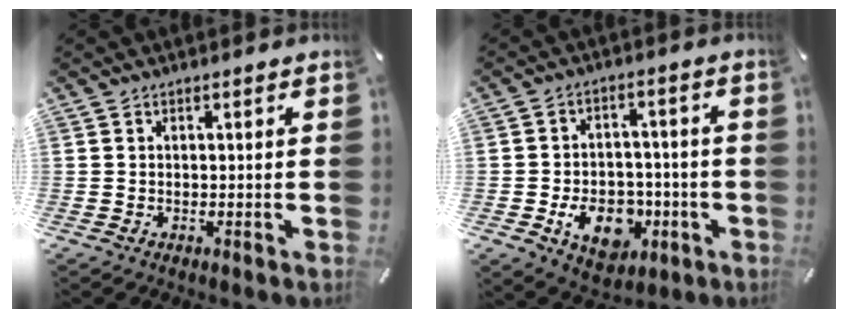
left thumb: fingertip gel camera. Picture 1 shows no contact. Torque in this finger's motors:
{"motor_torque": [0.69, 2.47, 0.61, -0.39, 0.07]}